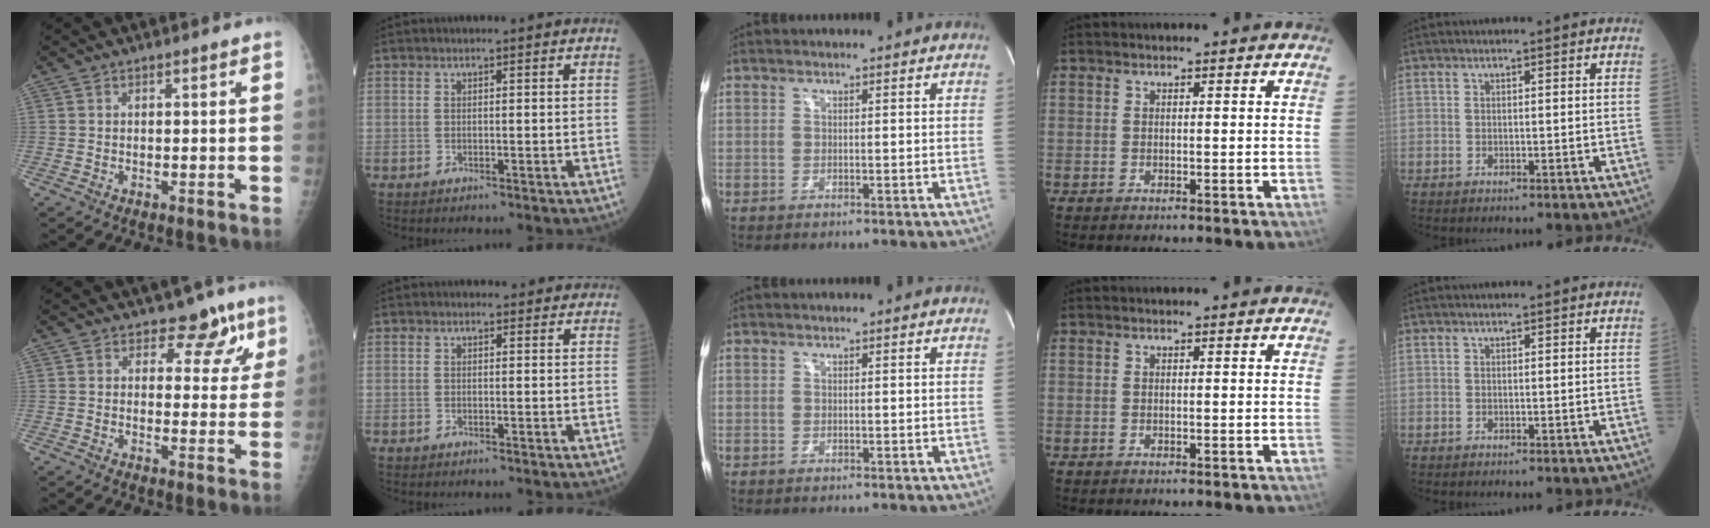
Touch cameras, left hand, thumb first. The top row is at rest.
{"thumb": {"total": 6.5, "force": [4.4, 4.2, 2.1], "torque": [0.010, -0.023, 0.043]}, "index": {"total": 2.0, "force": [1.7, 1.0, 0.1], "torque": [-0.002, 0.003, 0.008]}}